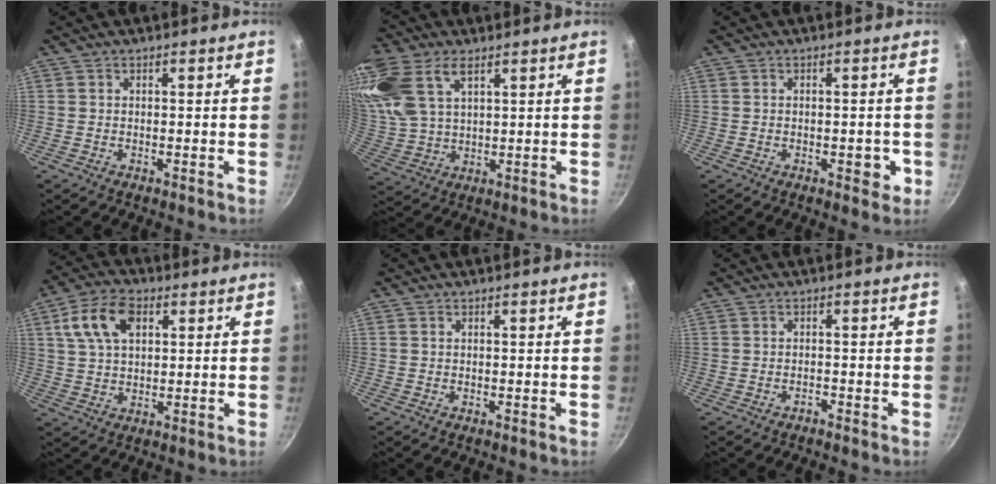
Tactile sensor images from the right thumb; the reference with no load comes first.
{"total": 18.5, "force": [8.1, 10.7, 12.7], "torque": [-0.314, 0.011, 0.159]}
{"total": 3.3, "force": [-1.1, 1.7, 2.6], "torque": [-0.020, 0.006, -0.010]}
{"total": 10.4, "force": [3.7, 6.2, 7.5], "torque": [-0.135, 0.006, 0.065]}
{"total": 0.0}
{"total": 0.7, "force": [-0.6, 0.3, 0.1], "torque": [-0.003, 0.004, -0.013]}